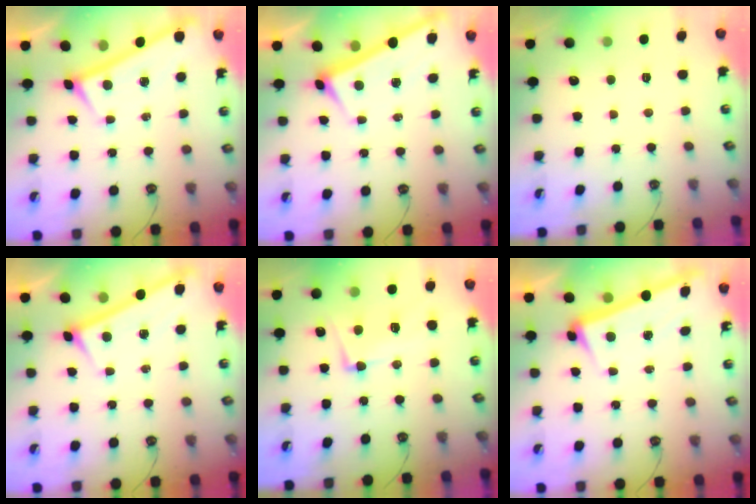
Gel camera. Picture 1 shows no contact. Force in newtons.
{"total": 3.1, "press": 3.1, "slide": 0.0}
{"total": 0.0}
{"total": 3.2, "press": 3.1, "slide": 0.3}
{"total": 5.3, "press": 5.0, "slide": 1.7}
{"total": 3.4, "press": 3.2, "slide": 1.2}